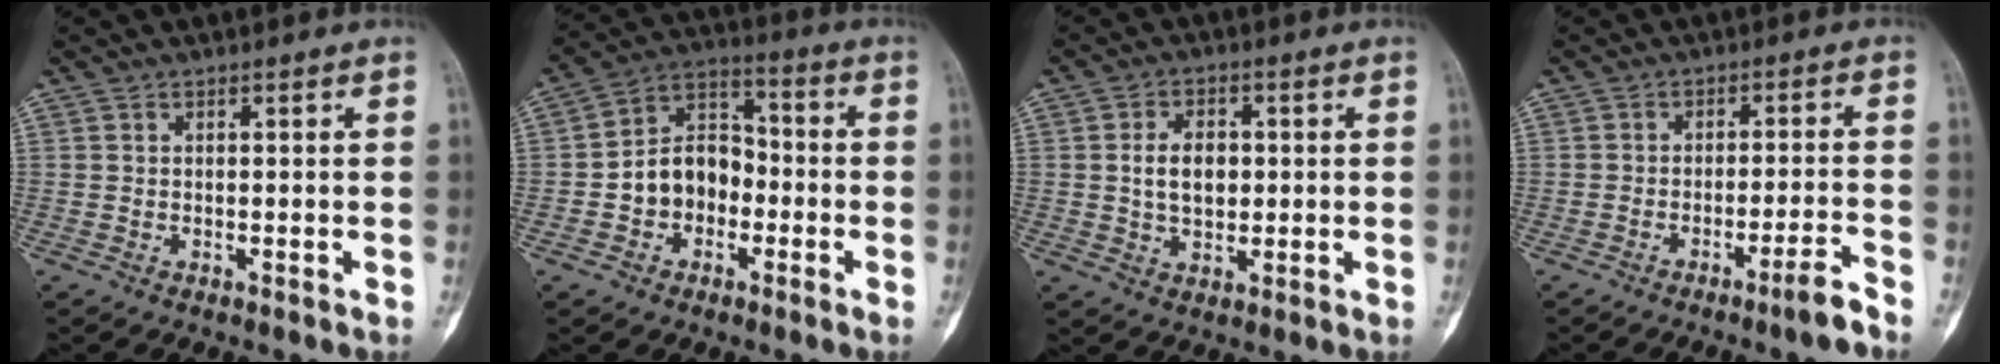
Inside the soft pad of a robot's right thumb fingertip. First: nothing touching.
{"total": 11.0, "force": [-2.4, 8.4, 6.7], "torque": [-0.083, 0.047, -0.052]}
{"total": 6.8, "force": [0.5, 4.5, 5.0], "torque": [-0.071, 0.002, 0.010]}
{"total": 4.8, "force": [-3.6, -0.3, 3.2], "torque": [-0.051, 0.026, -0.057]}